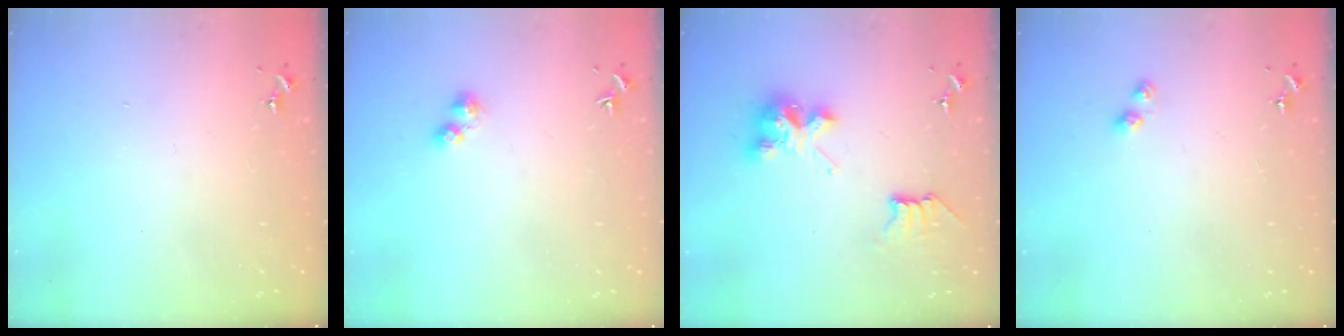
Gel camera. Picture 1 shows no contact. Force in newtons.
{"total": 3.5, "press": 3.4, "slide": 0.5}
{"total": 8.8, "press": 8.7, "slide": 1.0}
{"total": 3.2, "press": 3.2, "slide": 0.4}